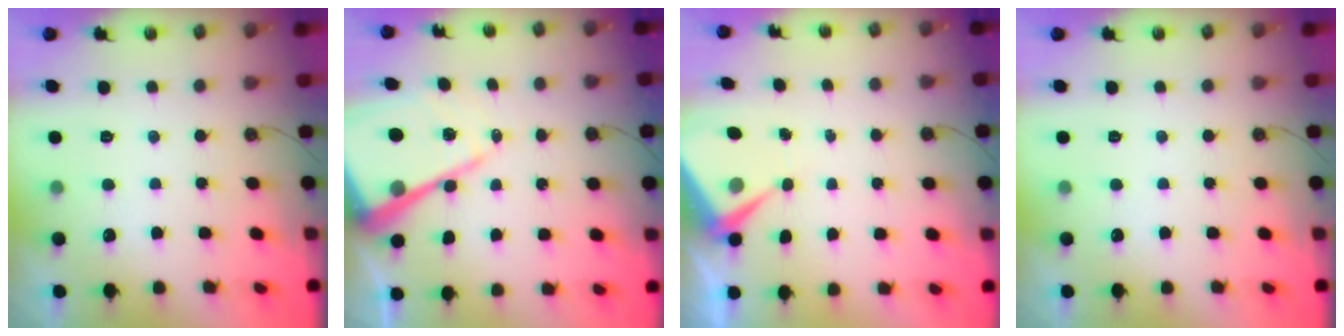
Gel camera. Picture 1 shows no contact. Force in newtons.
{"total": 19.4, "press": 19.3, "slide": 1.9}
{"total": 6.3, "press": 6.3, "slide": 0.8}
{"total": 0.0}